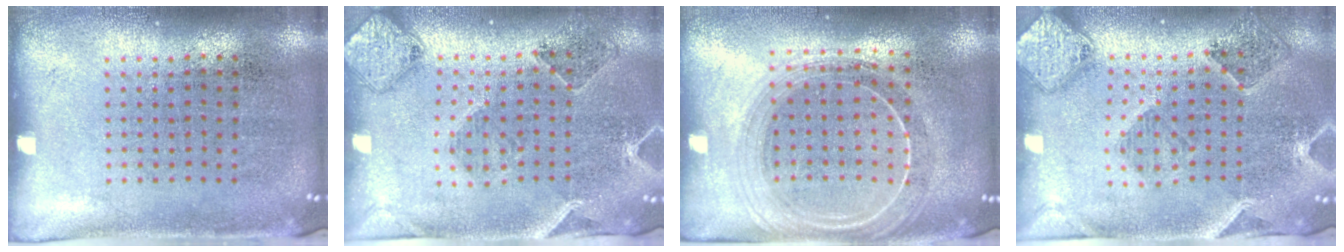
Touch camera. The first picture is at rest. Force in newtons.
{"total": 0.6, "press": 0.5, "slide": 0.3}
{"total": 2.0, "press": 1.7, "slide": 0.9}
{"total": 1.6, "press": 1.6, "slide": 0.3}